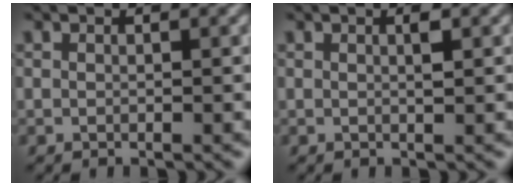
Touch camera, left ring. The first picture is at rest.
{"total": 0.7, "force": [-0.1, 0.0, 0.7], "torque": [-0.008, 0.004, 0.001]}